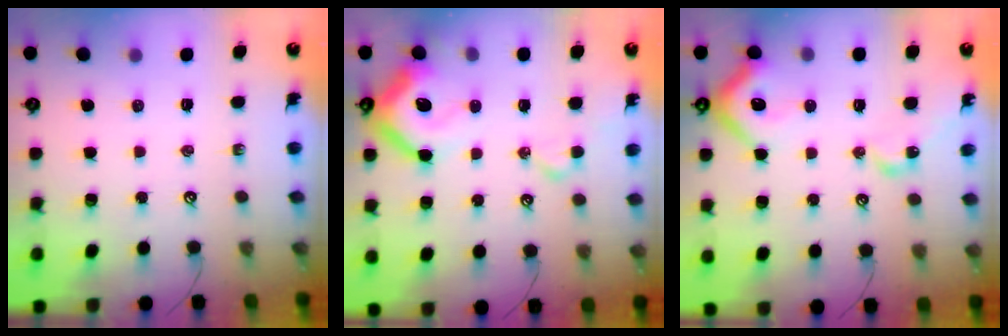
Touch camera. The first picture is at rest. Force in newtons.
{"total": 14.3, "press": 14.2, "slide": 1.7}
{"total": 14.0, "press": 13.9, "slide": 1.4}